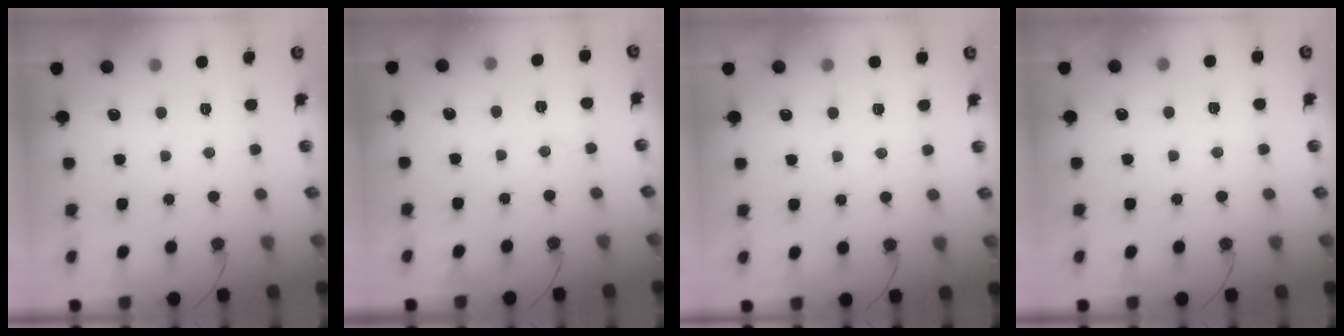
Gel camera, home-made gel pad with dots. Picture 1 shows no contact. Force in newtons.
{"total": 3.9, "press": 3.6, "slide": 1.4}
{"total": 2.7, "press": 2.3, "slide": 1.5}
{"total": 4.2, "press": 4.1, "slide": 0.5}